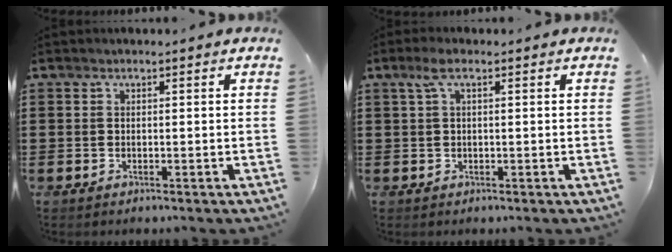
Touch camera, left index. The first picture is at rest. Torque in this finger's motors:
{"motor_torque": [1.15, -0.99, 0.47, 0.08]}